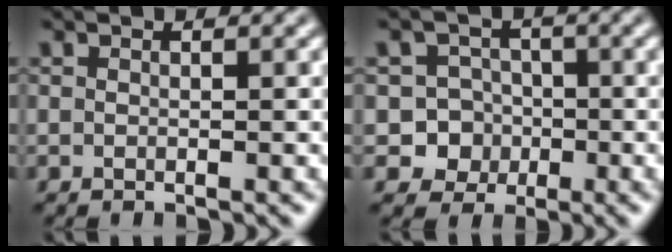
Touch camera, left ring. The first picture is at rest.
{"total": 5.8, "force": [-1.9, 5.4, 1.1], "torque": [0.005, 0.009, -0.052]}